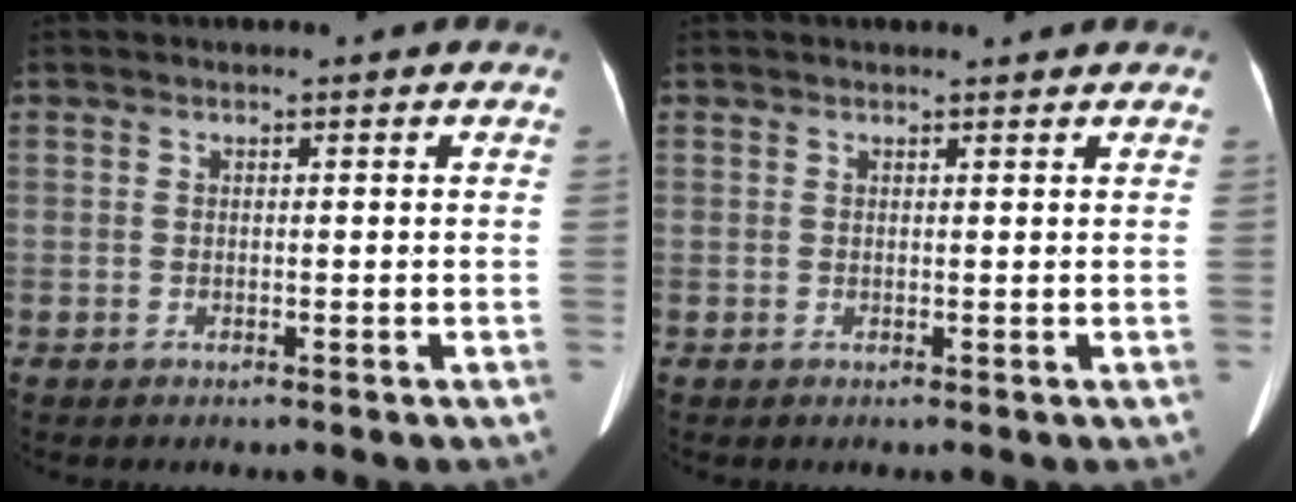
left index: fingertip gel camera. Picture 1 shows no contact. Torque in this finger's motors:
{"motor_torque": [-0.97, 0.76, -0.71, -0.09]}